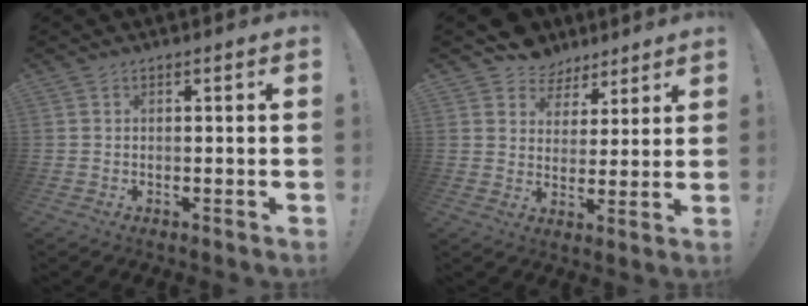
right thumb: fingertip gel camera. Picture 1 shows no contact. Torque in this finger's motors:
{"motor_torque": [-0.03, 0.86, 0.42, 0.53, 0.01]}